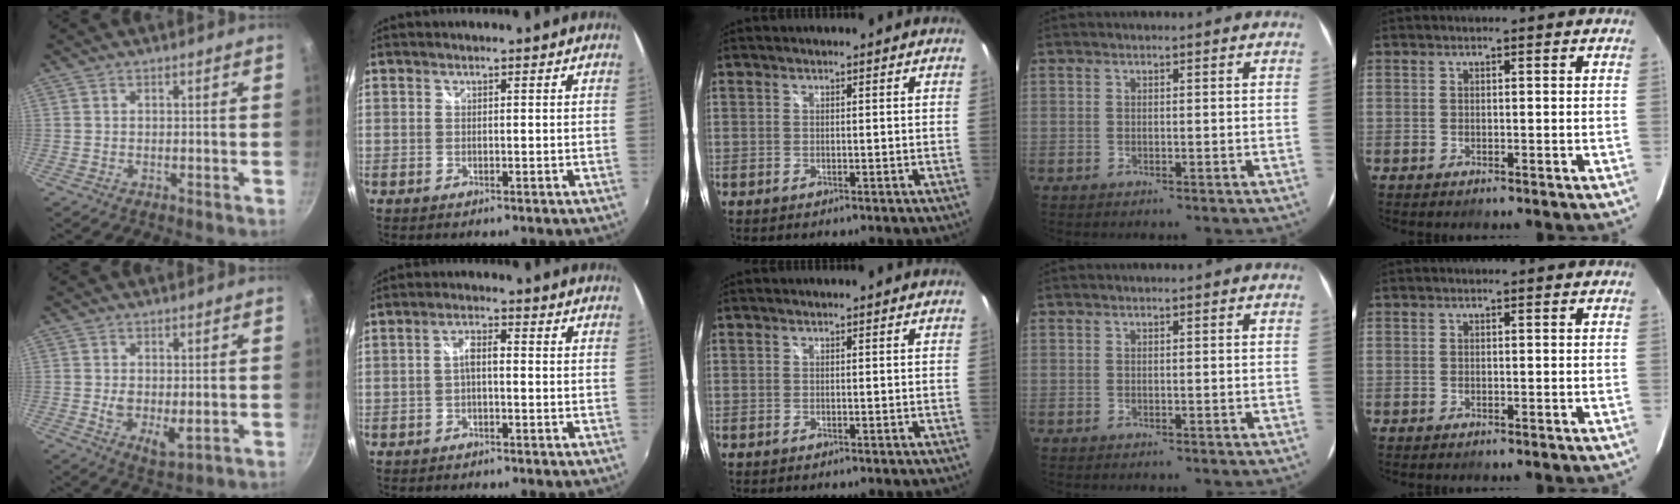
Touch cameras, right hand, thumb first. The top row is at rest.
{"thumb": {"total": 5.2, "force": [0.1, 2.8, 4.4], "torque": [-0.074, -0.019, 0.005]}, "index": {"total": 3.1, "force": [-0.6, 1.0, 2.8], "torque": [-0.055, 0.010, -0.012]}}